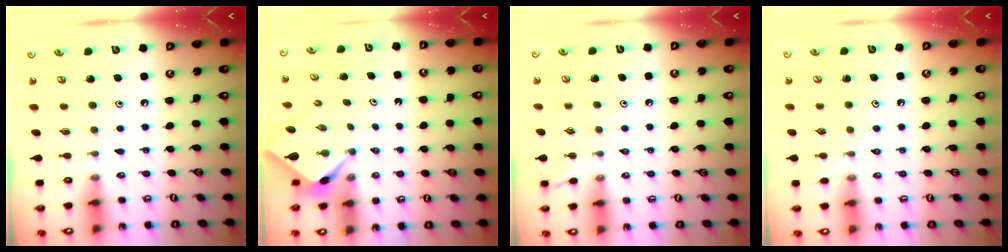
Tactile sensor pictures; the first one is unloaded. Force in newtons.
{"total": 2.2, "press": 2.2, "slide": 0.1}
{"total": 1.8, "press": 1.8, "slide": 0.3}
{"total": 4.3, "press": 4.3, "slide": 0.6}